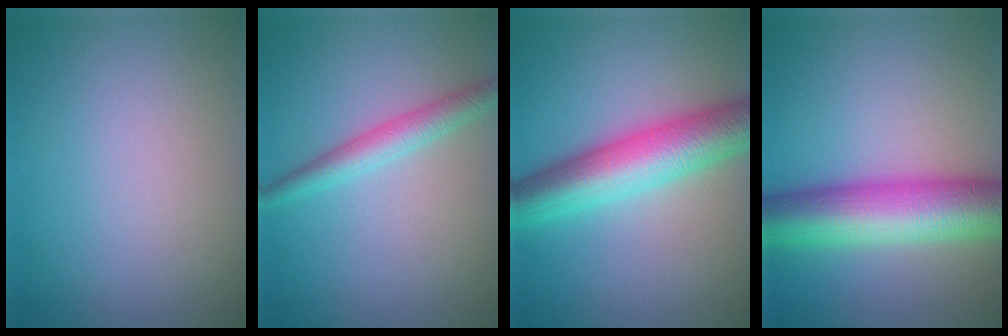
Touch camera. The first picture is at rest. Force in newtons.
{"total": 2.8, "press": 2.8, "slide": 0.1}
{"total": 8.1, "press": 8.1, "slide": 0.1}
{"total": 10.1, "press": 10.1, "slide": 0.1}